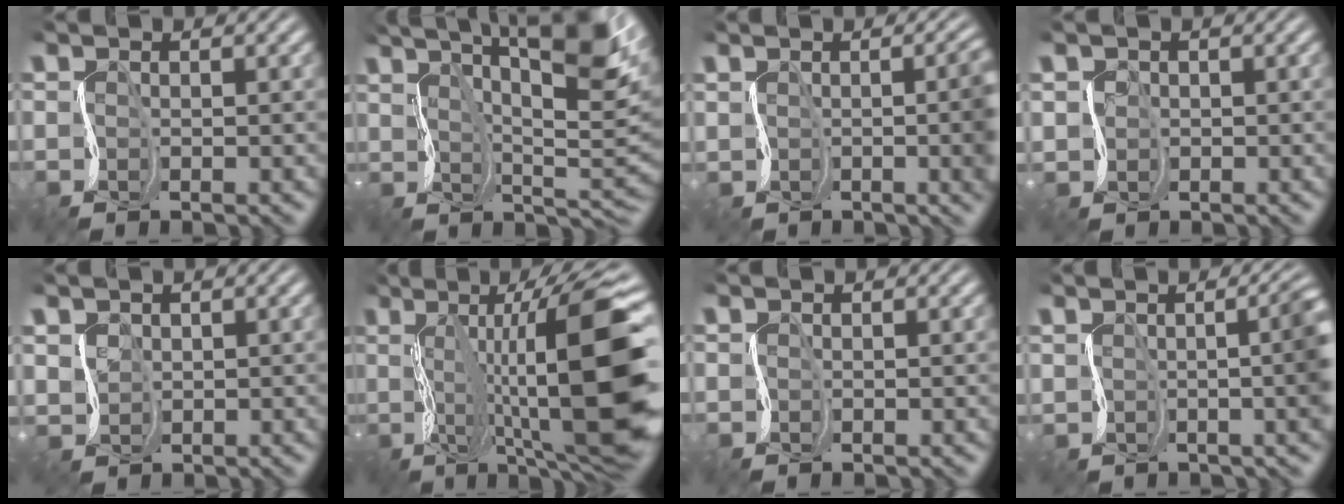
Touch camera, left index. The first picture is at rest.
{"total": 13.0, "force": [6.6, 2.9, 10.8], "torque": [-0.170, 0.010, 0.116]}
{"total": 3.0, "force": [0.6, 0.6, 2.8], "torque": [-0.029, -0.004, 0.019]}
{"total": 1.7, "force": [0.7, 0.4, -1.5], "torque": [0.026, 0.000, 0.016]}
{"total": 2.1, "force": [1.3, 0.2, -1.6], "torque": [0.010, 0.003, 0.035]}
{"total": 14.8, "force": [0.9, 3.5, 14.3], "torque": [-0.205, 0.031, 0.021]}
{"total": 0.0}
{"total": 4.1, "force": [0.8, 1.0, 3.9], "torque": [-0.027, 0.002, 0.019]}